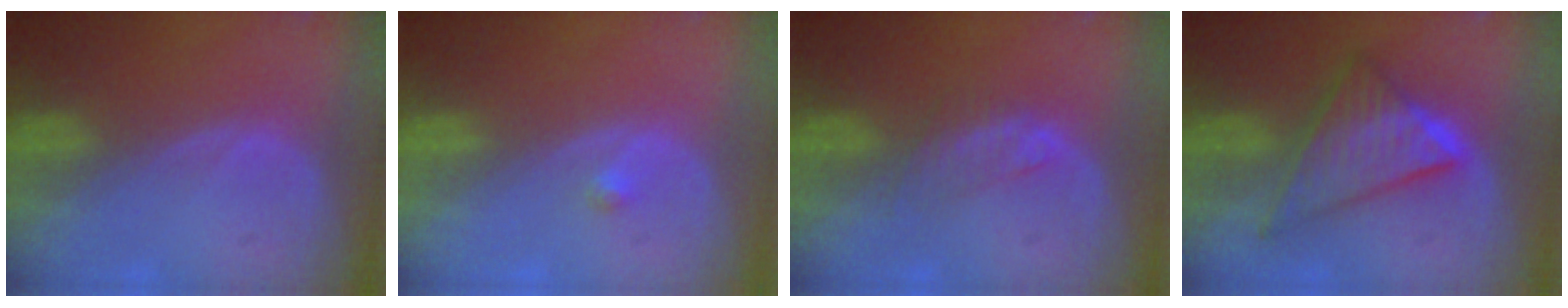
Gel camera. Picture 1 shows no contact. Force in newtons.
{"total": 0.8, "press": 0.8, "slide": 0.2}
{"total": 2.5, "press": 2.4, "slide": 0.3}
{"total": 9.2, "press": 9.1, "slide": 0.6}